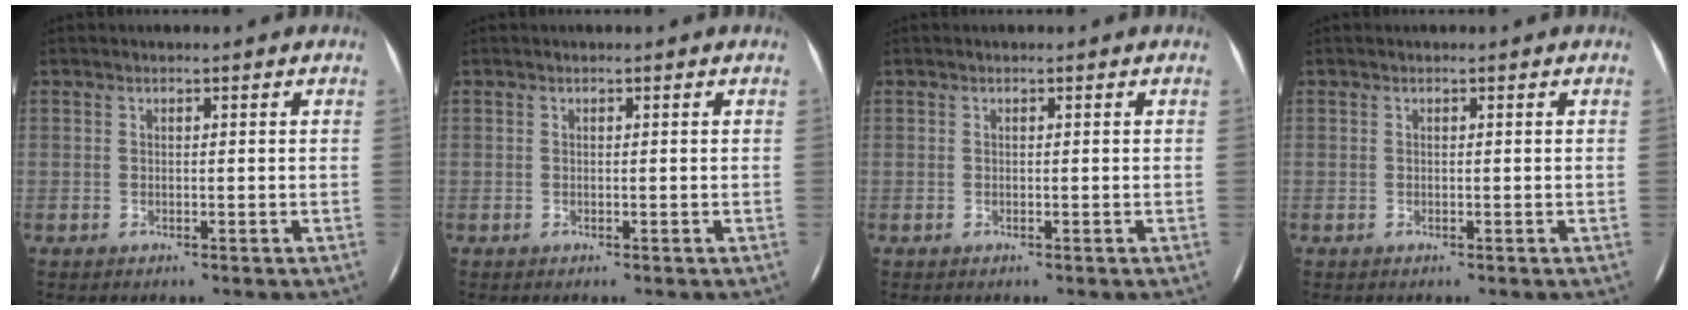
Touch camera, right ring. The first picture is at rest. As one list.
[{"total": 0.0}, {"total": 0.0}, {"total": 0.0}]